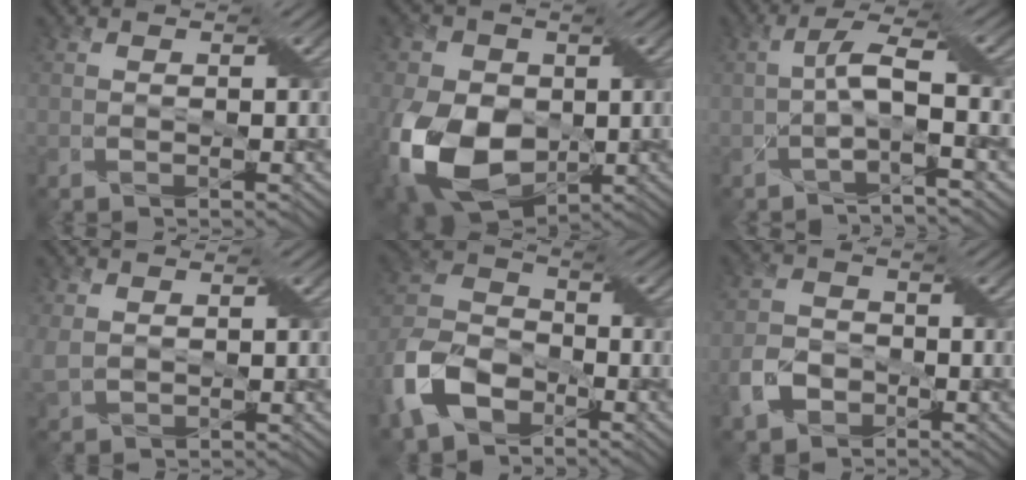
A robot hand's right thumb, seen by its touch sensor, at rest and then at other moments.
{"total": 15.2, "force": [-3.4, 10.9, 10.1], "torque": [-0.240, -0.034, -0.062]}
{"total": 4.4, "force": [-1.4, 0.6, 4.1], "torque": [-0.080, 0.012, -0.033]}
{"total": 2.7, "force": [0.9, 1.8, 1.8], "torque": [-0.056, 0.001, 0.022]}
{"total": 10.3, "force": [-5.6, 6.5, 5.6], "torque": [-0.144, -0.011, -0.133]}
{"total": 4.6, "force": [-2.7, 3.3, 1.7], "torque": [-0.045, -0.005, -0.064]}